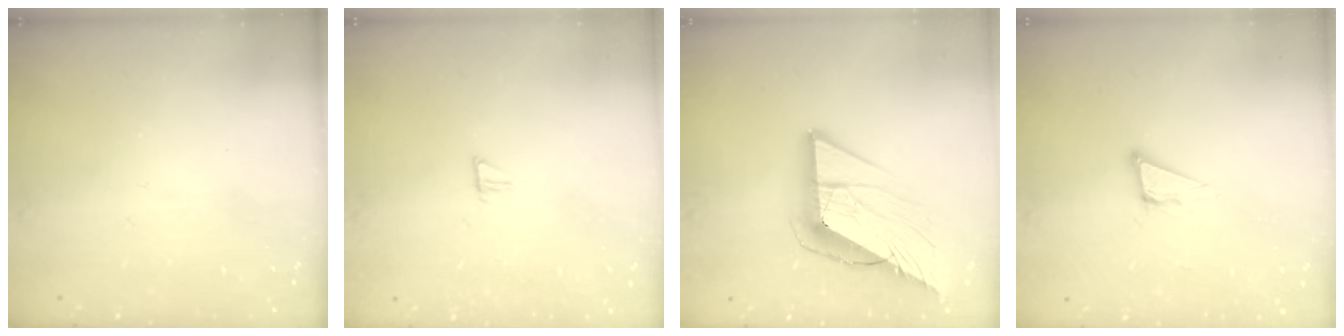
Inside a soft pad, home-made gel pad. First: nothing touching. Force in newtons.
{"total": 5.4, "press": 5.4, "slide": 0.5}
{"total": 14.7, "press": 14.6, "slide": 1.7}
{"total": 5.9, "press": 5.8, "slide": 1.3}